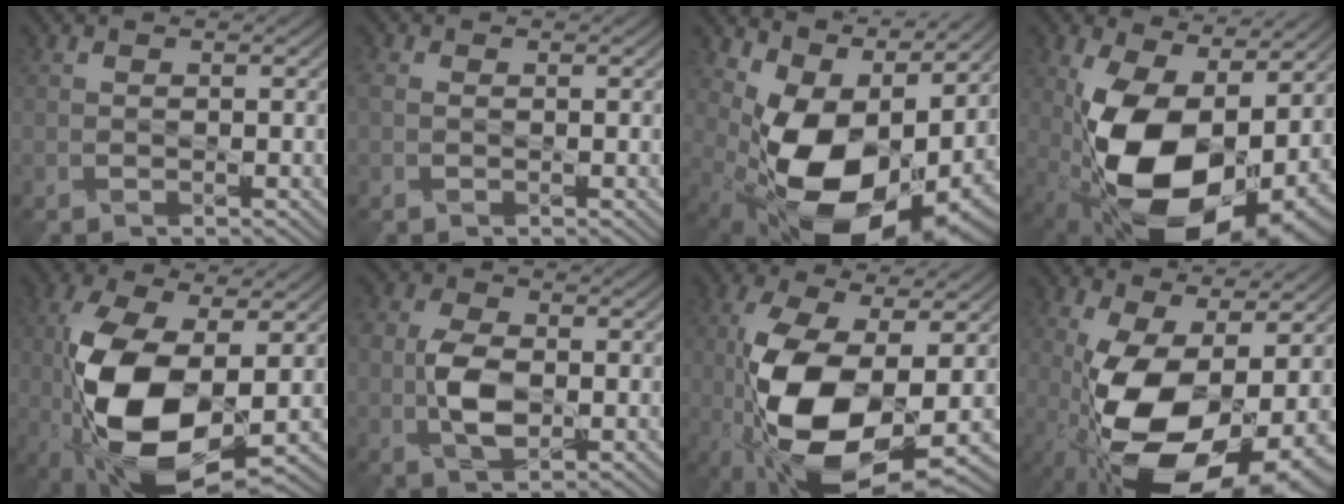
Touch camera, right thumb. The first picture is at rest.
{"total": 1.7, "force": [-0.1, 1.3, 1.1], "torque": [-0.032, -0.003, 0.000]}
{"total": 15.7, "force": [1.4, 9.5, 12.4], "torque": [-0.190, -0.020, 0.045]}
{"total": 16.9, "force": [-1.2, 9.5, 13.9], "torque": [-0.244, -0.034, -0.009]}
{"total": 13.5, "force": [-1.8, 6.0, 11.9], "torque": [-0.267, -0.008, -0.032]}
{"total": 5.7, "force": [-0.8, 3.3, 4.5], "torque": [-0.103, 0.002, -0.021]}
{"total": 14.2, "force": [-3.1, 5.8, 12.6], "torque": [-0.267, -0.014, -0.053]}
{"total": 16.2, "force": [-3.9, 7.2, 14.0], "torque": [-0.259, -0.012, -0.056]}